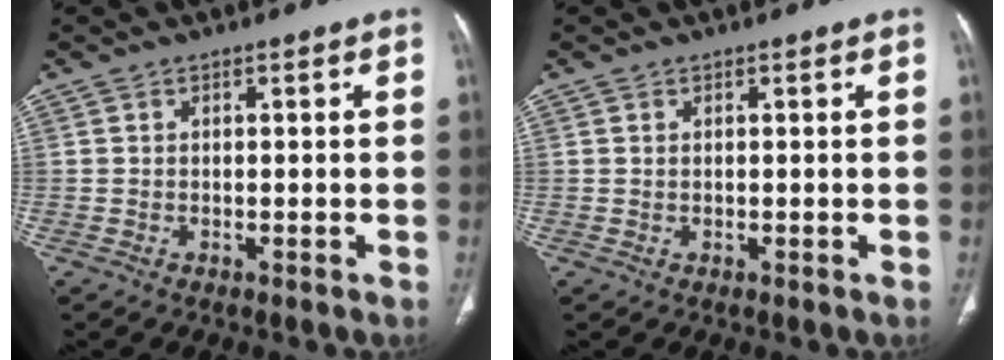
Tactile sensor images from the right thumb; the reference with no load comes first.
{"total": 0.0}